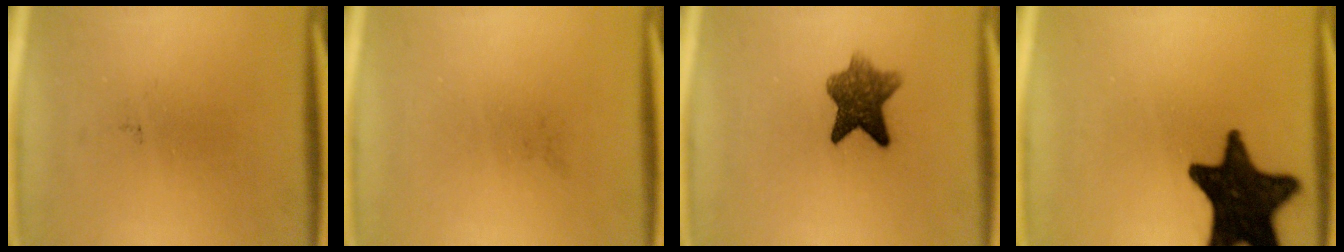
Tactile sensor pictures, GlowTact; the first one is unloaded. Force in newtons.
{"total": 0.0}
{"total": 7.4}
{"total": 17.8}